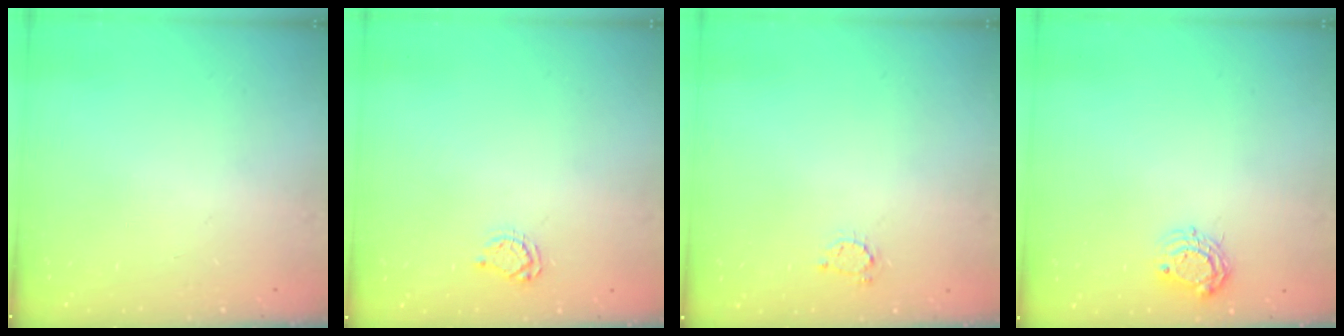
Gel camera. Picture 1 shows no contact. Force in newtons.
{"total": 4.7, "press": 4.7, "slide": 0.6}
{"total": 3.0, "press": 3.0, "slide": 0.2}
{"total": 6.8, "press": 6.7, "slide": 0.6}